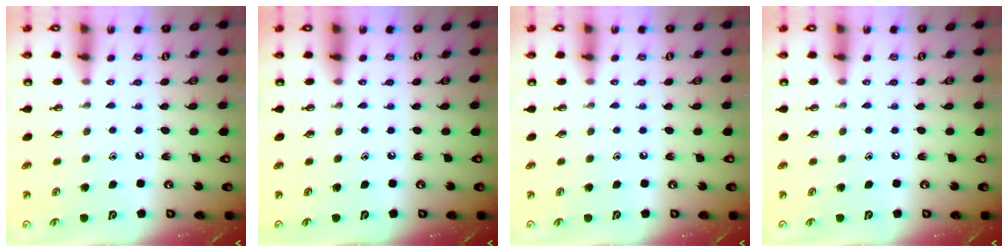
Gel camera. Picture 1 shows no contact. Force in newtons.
{"total": 0.0}
{"total": 0.0}
{"total": 0.0}